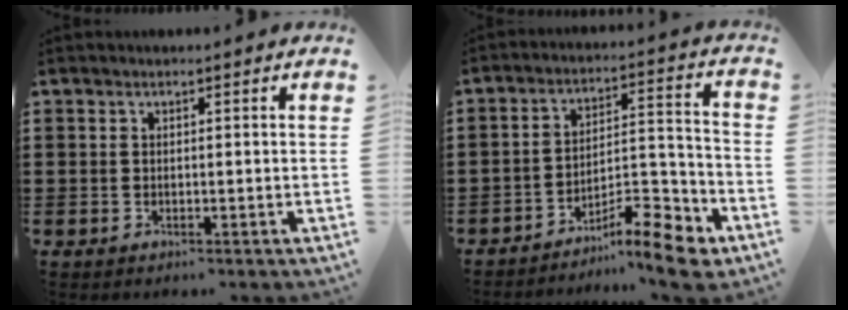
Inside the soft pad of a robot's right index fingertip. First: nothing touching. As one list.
[{"total": 10.3, "force": [-8.4, 2.3, 5.6], "torque": [-0.066, 0.029, -0.157]}]